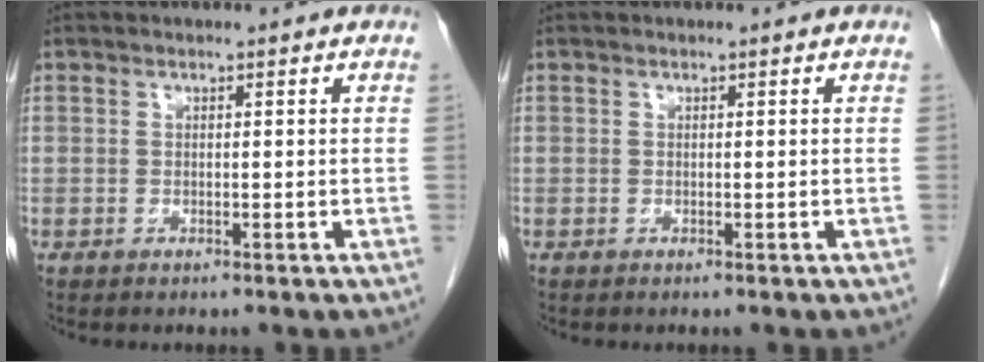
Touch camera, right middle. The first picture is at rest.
{"total": 0.0}